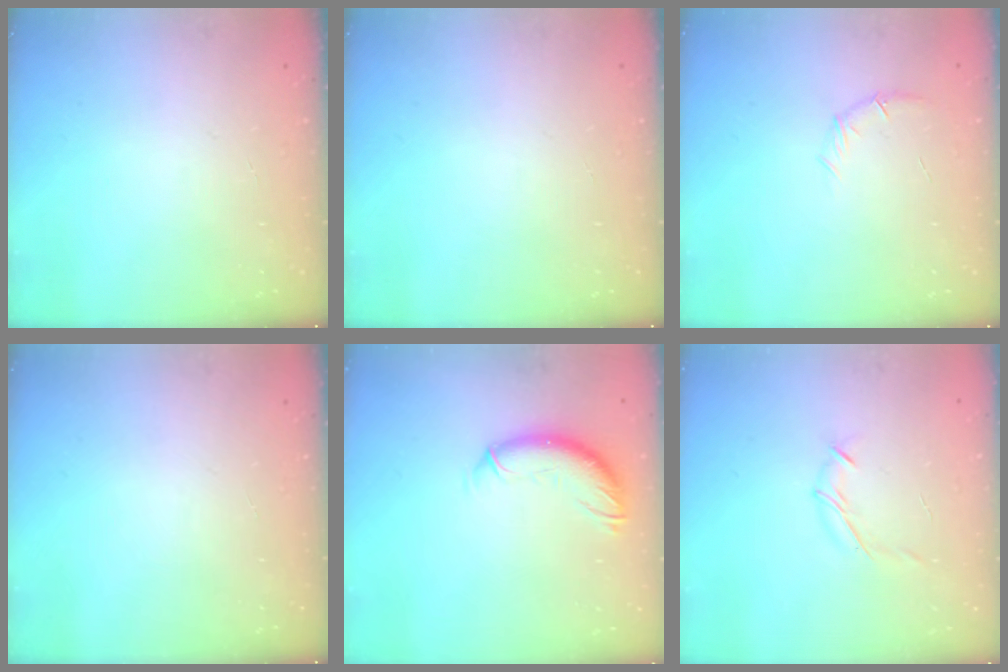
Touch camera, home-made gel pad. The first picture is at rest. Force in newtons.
{"total": 0.0}
{"total": 6.3, "press": 6.1, "slide": 1.5}
{"total": 0.0}
{"total": 10.7, "press": 10.6, "slide": 1.0}
{"total": 6.7, "press": 6.6, "slide": 1.2}